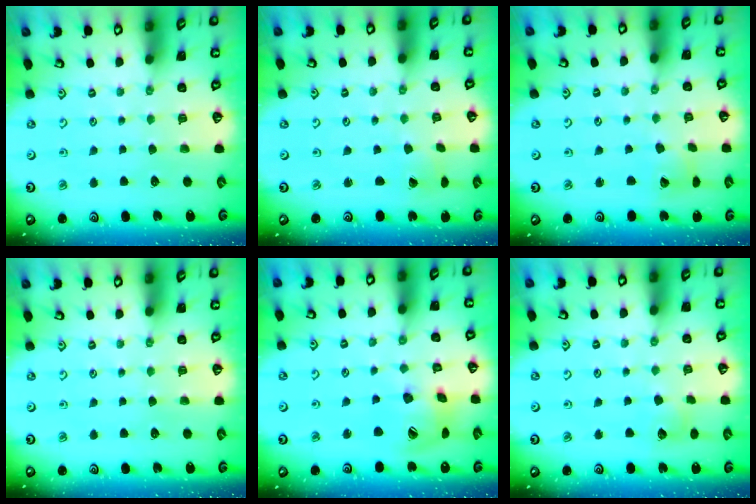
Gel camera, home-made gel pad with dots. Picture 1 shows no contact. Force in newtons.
{"total": 1.8, "press": 1.8, "slide": 0.1}
{"total": 4.9, "press": 4.9, "slide": 0.4}
{"total": 0.0}
{"total": 16.7, "press": 16.5, "slide": 2.6}
{"total": 5.6, "press": 5.6, "slide": 0.6}